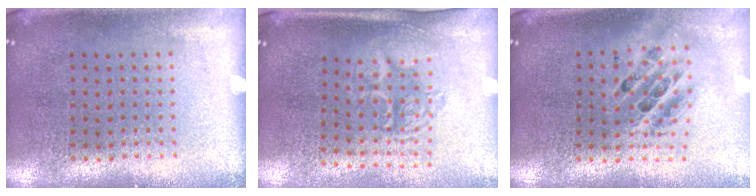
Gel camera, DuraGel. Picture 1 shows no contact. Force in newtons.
{"total": 1.7, "press": 1.4, "slide": 1.0}
{"total": 1.9, "press": 1.5, "slide": 1.1}